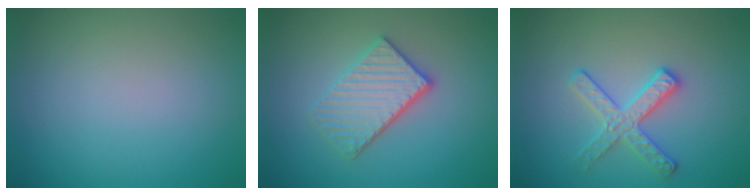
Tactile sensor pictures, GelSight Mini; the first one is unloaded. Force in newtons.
{"total": 3.8, "press": 3.2, "slide": 2.0}
{"total": 2.8, "press": 2.7, "slide": 0.5}